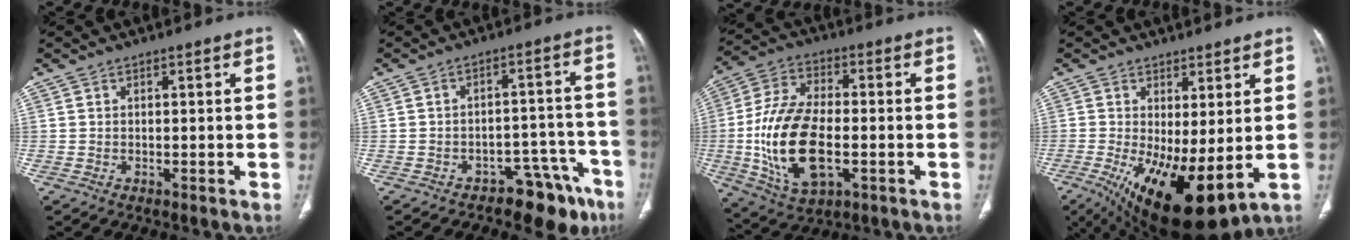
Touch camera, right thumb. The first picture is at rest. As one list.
[{"total": 9.1, "force": [-6.7, 5.0, 3.6], "torque": [-0.006, 0.085, -0.091]}, {"total": 18.8, "force": [-3.0, 10.0, 15.7], "torque": [-0.307, 0.009, -0.046]}, {"total": 14.8, "force": [-1.9, 5.7, 13.5], "torque": [-0.243, -0.026, -0.007]}]